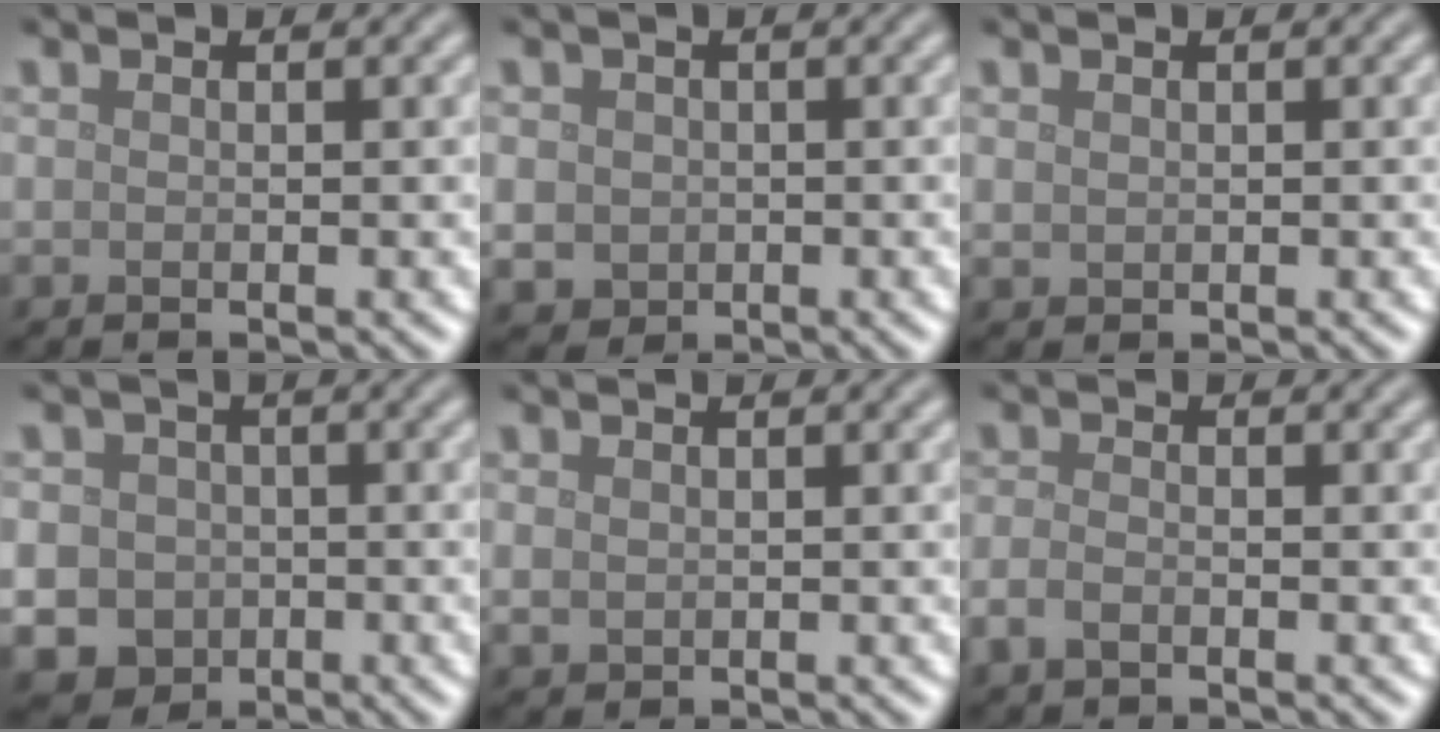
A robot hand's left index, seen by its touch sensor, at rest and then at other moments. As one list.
[{"total": 2.2, "force": [0.0, 2.0, 0.7], "torque": [-0.014, -0.005, 0.001]}, {"total": 0.6, "force": [0.3, 0.5, 0.2], "torque": [-0.005, -0.002, 0.010]}, {"total": 9.5, "force": [-1.8, 8.9, 2.5], "torque": [-0.058, -0.007, -0.061]}, {"total": 1.0, "force": [0.3, 0.8, 0.5], "torque": [-0.011, -0.003, 0.010]}, {"total": 1.6, "force": [-0.9, 0.9, 1.1], "torque": [-0.024, -0.001, -0.021]}]